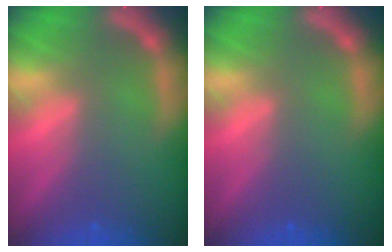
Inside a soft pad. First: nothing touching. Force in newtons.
{"total": 0.0}